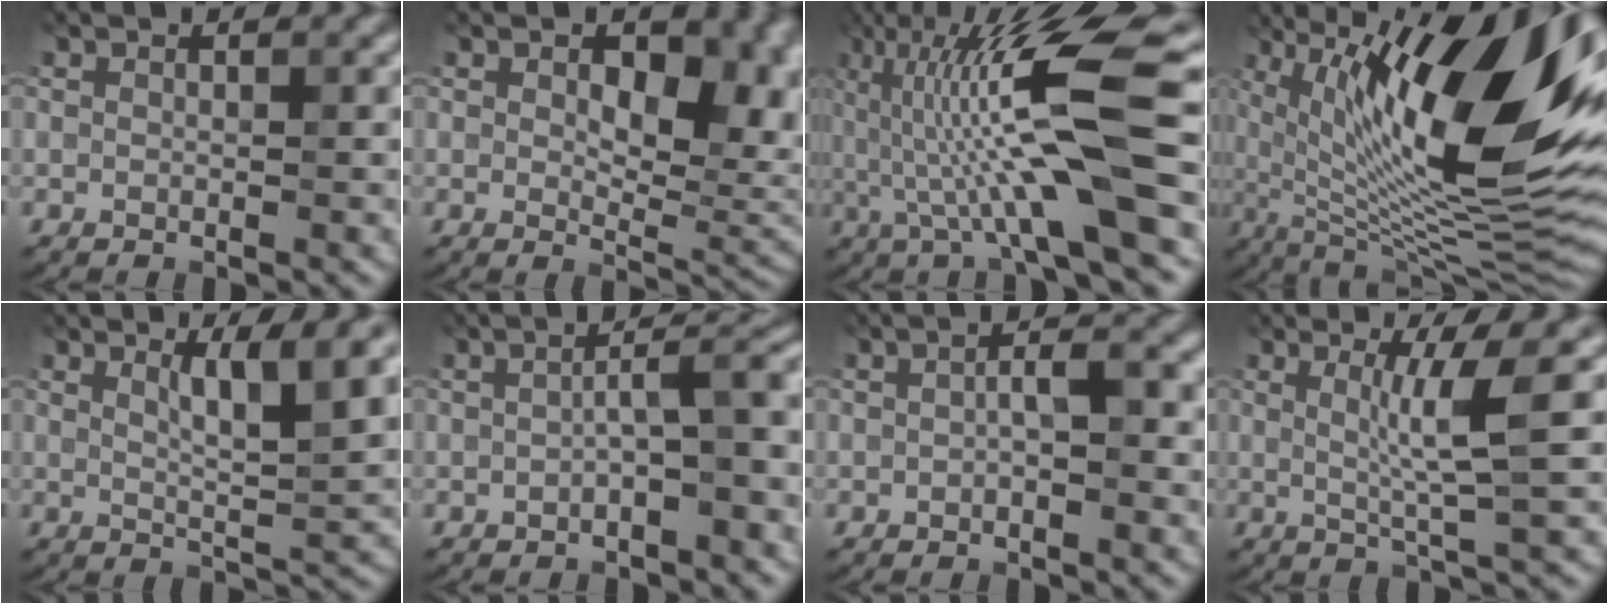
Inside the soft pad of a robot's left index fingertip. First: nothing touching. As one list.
[{"total": 10.8, "force": [2.2, 6.1, 8.6], "torque": [-0.093, 0.003, 0.035]}, {"total": 10.8, "force": [0.3, 1.5, 10.7], "torque": [-0.186, 0.017, 0.009]}, {"total": 17.8, "force": [5.2, 5.6, 16.1], "torque": [-0.247, 0.008, 0.091]}, {"total": 5.1, "force": [2.3, 0.6, 4.5], "torque": [-0.079, -0.002, 0.041]}, {"total": 4.3, "force": [-0.6, 0.9, 4.2], "torque": [-0.065, 0.019, -0.014]}, {"total": 2.2, "force": [-0.2, 0.6, 2.1], "torque": [-0.041, 0.011, -0.006]}, {"total": 4.2, "force": [1.1, 0.0, 4.0], "torque": [-0.074, 0.001, 0.021]}]